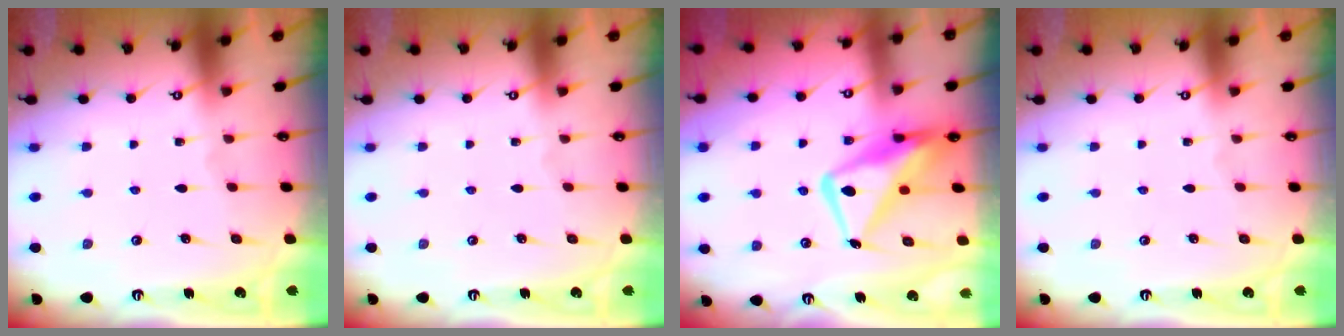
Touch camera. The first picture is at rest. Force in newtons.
{"total": 0.0}
{"total": 15.2, "press": 15.1, "slide": 1.6}
{"total": 0.0}